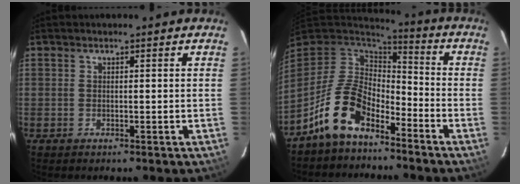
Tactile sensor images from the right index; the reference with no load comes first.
{"total": 12.7, "force": [-8.0, 6.4, 7.6], "torque": [-0.160, 0.010, -0.151]}